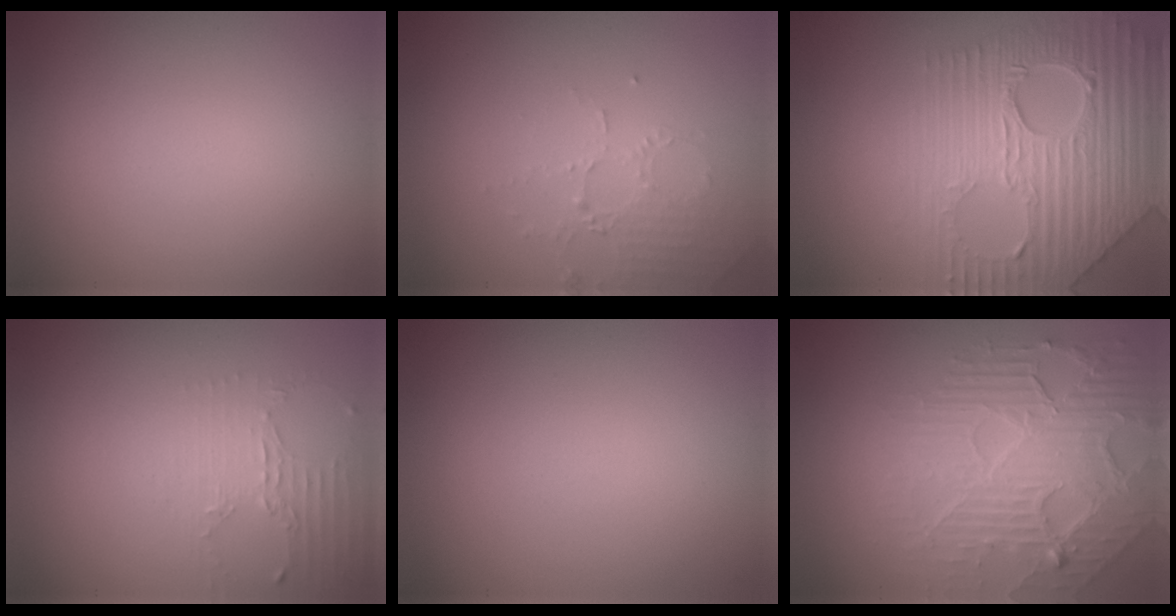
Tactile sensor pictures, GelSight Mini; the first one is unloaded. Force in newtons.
{"total": 2.1, "press": 2.1, "slide": 0.4}
{"total": 8.4, "press": 6.1, "slide": 5.8}
{"total": 2.0, "press": 1.5, "slide": 1.4}
{"total": 0.0}
{"total": 6.7, "press": 4.9, "slide": 4.5}